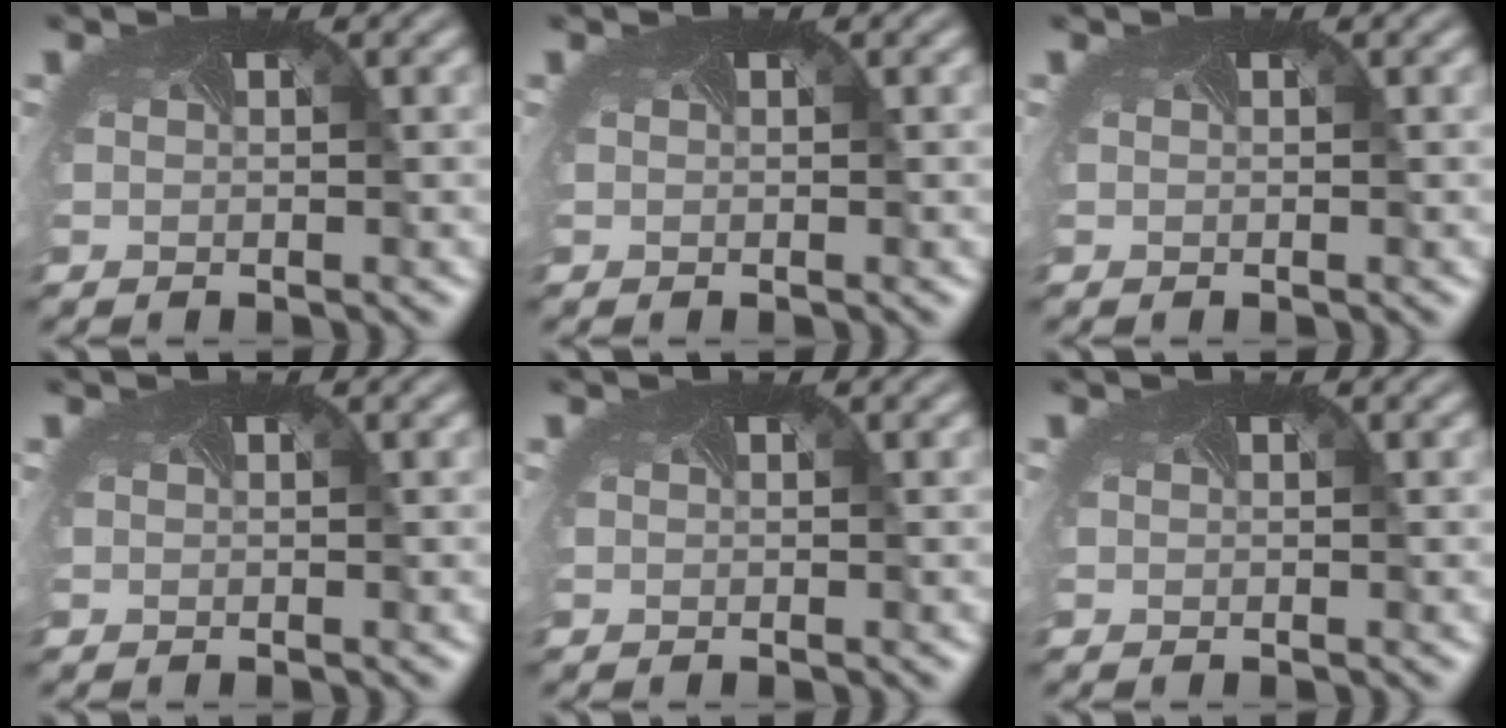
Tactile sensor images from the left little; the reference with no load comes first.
{"total": 0.0}
{"total": 0.0}
{"total": 0.0}
{"total": 0.0}
{"total": 0.0}